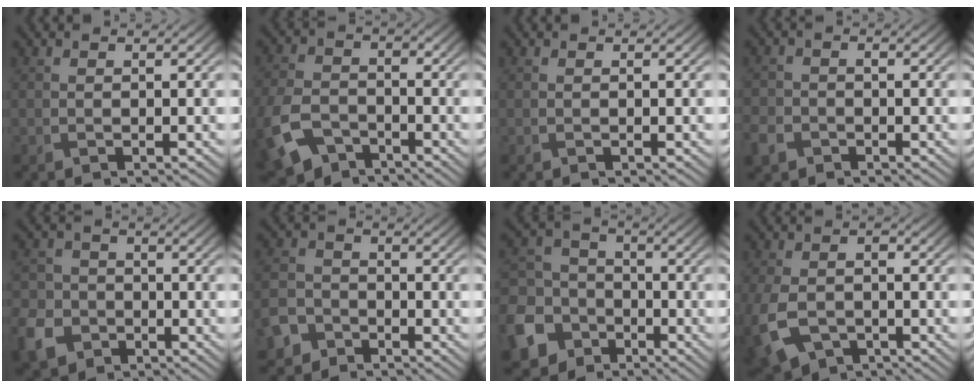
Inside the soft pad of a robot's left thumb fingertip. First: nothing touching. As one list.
[{"total": 9.4, "force": [-5.1, 6.1, 4.9], "torque": [-0.135, -0.028, -0.107]}, {"total": 0.0}, {"total": 3.2, "force": [-1.9, 2.4, 1.0], "torque": [-0.035, -0.007, -0.046]}, {"total": 6.7, "force": [-3.3, 5.3, 2.5], "torque": [-0.080, -0.015, -0.072]}, {"total": 5.2, "force": [-3.3, 3.6, 1.7], "torque": [-0.054, -0.007, -0.075]}, {"total": 12.5, "force": [-6.0, 10.0, 4.4], "torque": [-0.151, -0.045, -0.127]}, {"total": 9.0, "force": [-3.4, 6.2, 5.6], "torque": [-0.152, -0.035, -0.054]}]